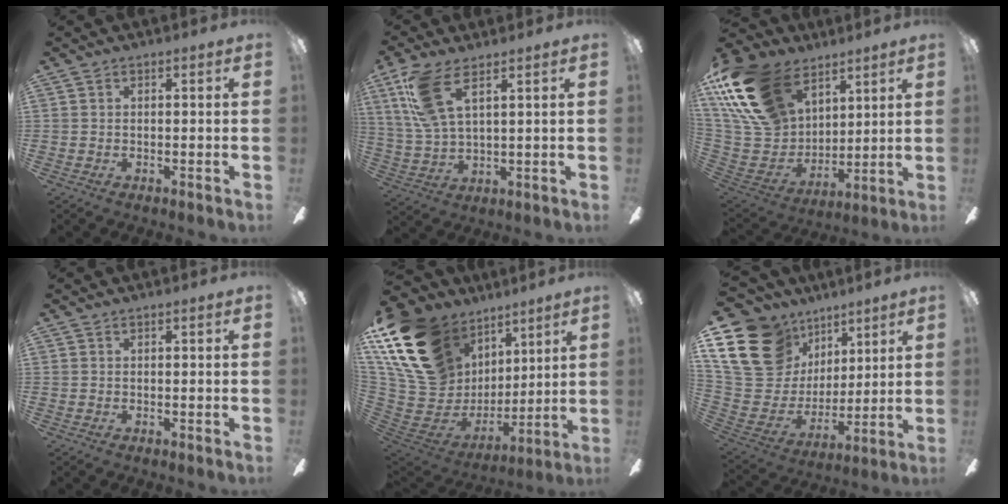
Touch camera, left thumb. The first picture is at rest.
{"total": 12.1, "force": [6.8, 4.4, 9.0], "torque": [-0.198, -0.014, 0.126]}
{"total": 24.5, "force": [13.9, 15.7, 12.8], "torque": [-0.298, -0.054, 0.261]}
{"total": 0.0}
{"total": 24.5, "force": [12.1, 17.1, 12.7], "torque": [-0.286, -0.058, 0.254]}
{"total": 23.0, "force": [10.9, 17.4, 10.4], "torque": [-0.230, -0.057, 0.220]}